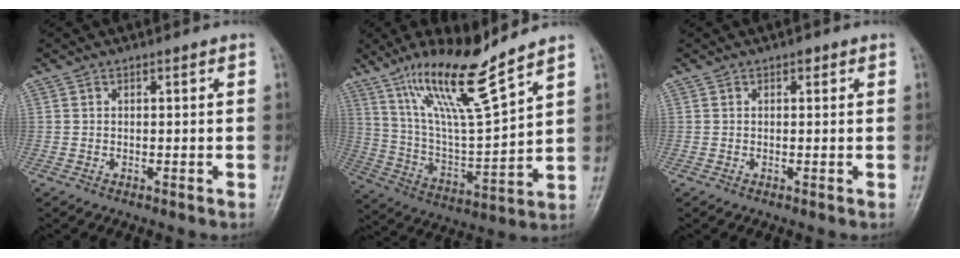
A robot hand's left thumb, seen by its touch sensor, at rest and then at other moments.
{"total": 16.7, "force": [11.9, 1.9, 11.6], "torque": [-0.200, -0.066, 0.229]}
{"total": 0.9, "force": [0.5, 0.6, 0.5], "torque": [-0.001, 0.000, 0.004]}